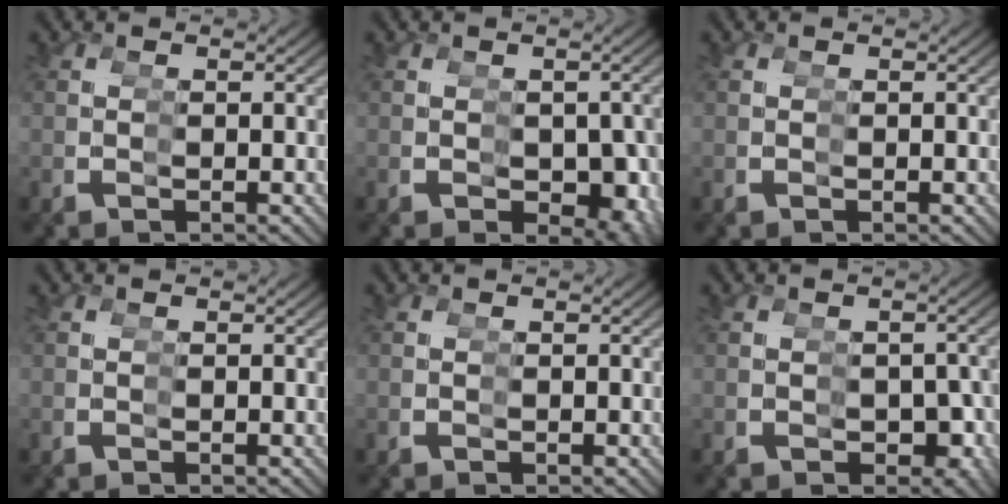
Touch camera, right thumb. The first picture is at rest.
{"total": 5.1, "force": [-0.9, 3.6, 3.6], "torque": [-0.046, -0.021, -0.001]}
{"total": 0.0}
{"total": 0.0}
{"total": 0.0}
{"total": 4.3, "force": [-0.9, 3.5, 2.3], "torque": [-0.027, -0.016, -0.003]}